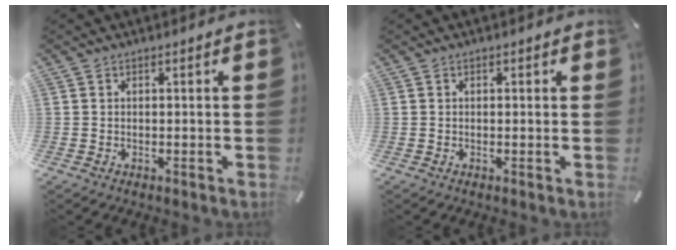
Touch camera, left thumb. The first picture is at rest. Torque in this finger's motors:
{"motor_torque": [0.05, -0.26, 0.02, 0.06, -0.02]}